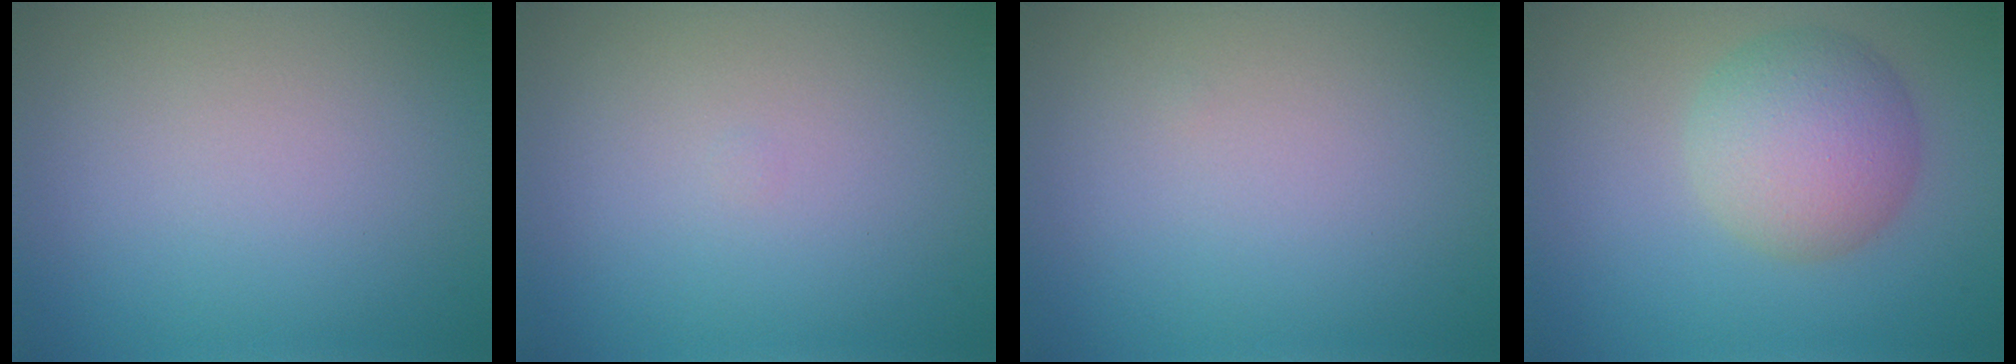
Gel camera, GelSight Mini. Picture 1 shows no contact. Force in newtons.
{"total": 0.0}
{"total": 0.0}
{"total": 5.5, "press": 5.5, "slide": 0.3}